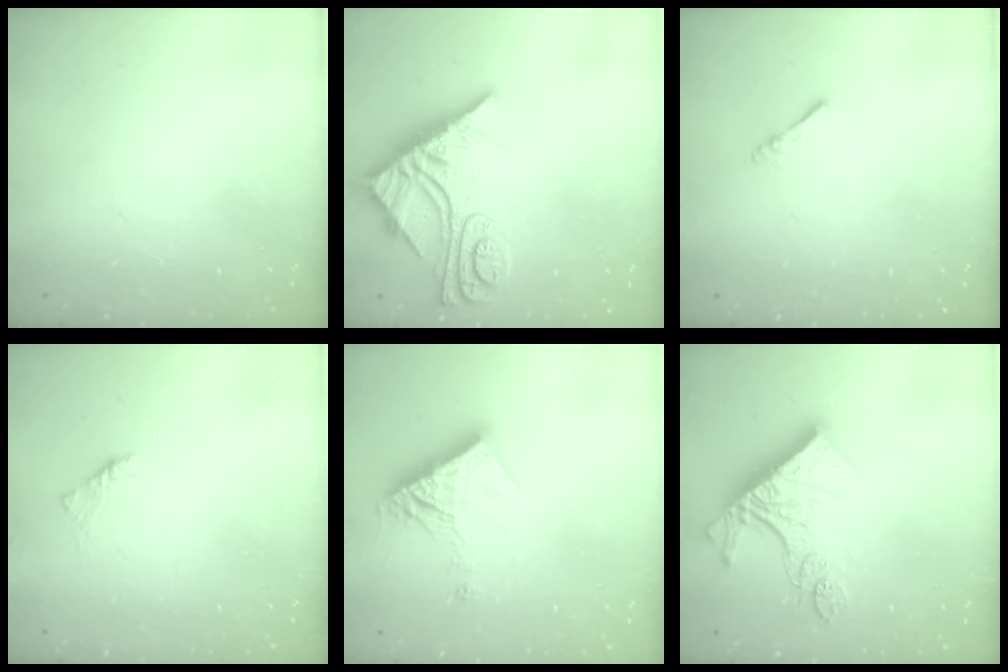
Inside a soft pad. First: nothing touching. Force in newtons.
{"total": 13.9, "press": 13.8, "slide": 1.4}
{"total": 2.4, "press": 2.3, "slide": 0.5}
{"total": 1.6, "press": 1.4, "slide": 0.6}
{"total": 12.4, "press": 12.3, "slide": 1.0}
{"total": 15.3, "press": 15.3, "slide": 1.3}